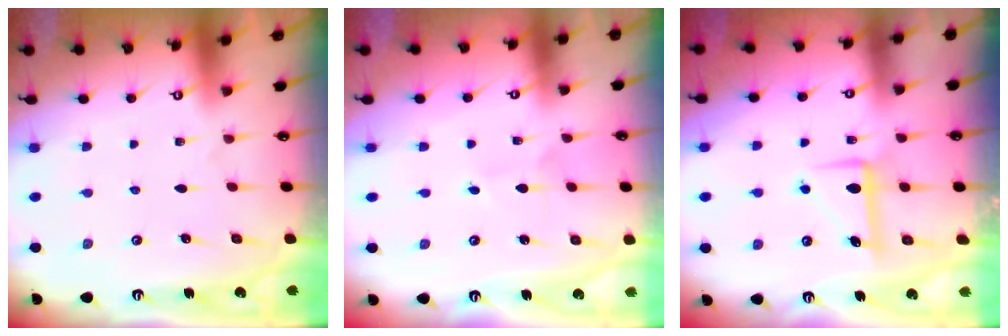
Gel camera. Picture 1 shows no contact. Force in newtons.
{"total": 2.7, "press": 2.7, "slide": 0.3}
{"total": 6.7, "press": 6.7, "slide": 0.3}